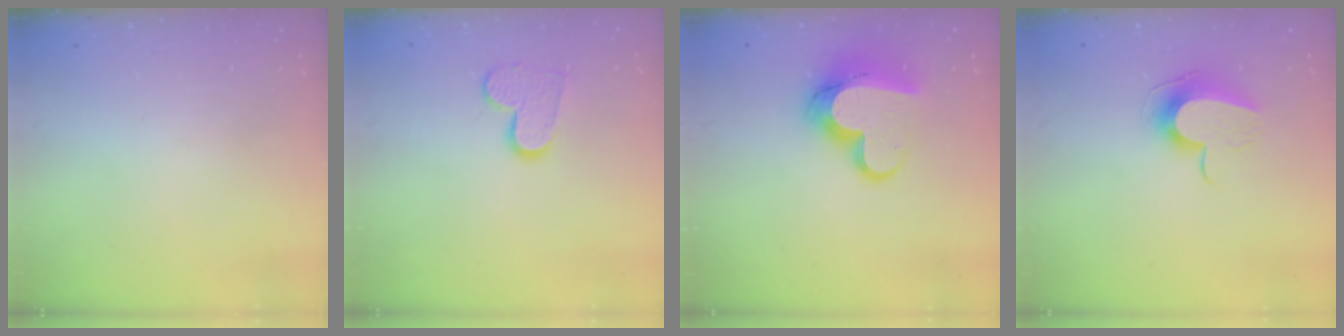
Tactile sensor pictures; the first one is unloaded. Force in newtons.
{"total": 9.9, "press": 9.8, "slide": 0.7}
{"total": 14.5, "press": 14.5, "slide": 1.2}
{"total": 11.2, "press": 11.1, "slide": 0.5}